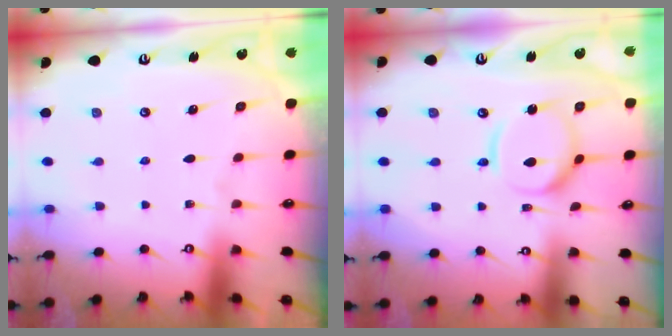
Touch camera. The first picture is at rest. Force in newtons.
{"total": 11.6, "press": 11.5, "slide": 1.2}